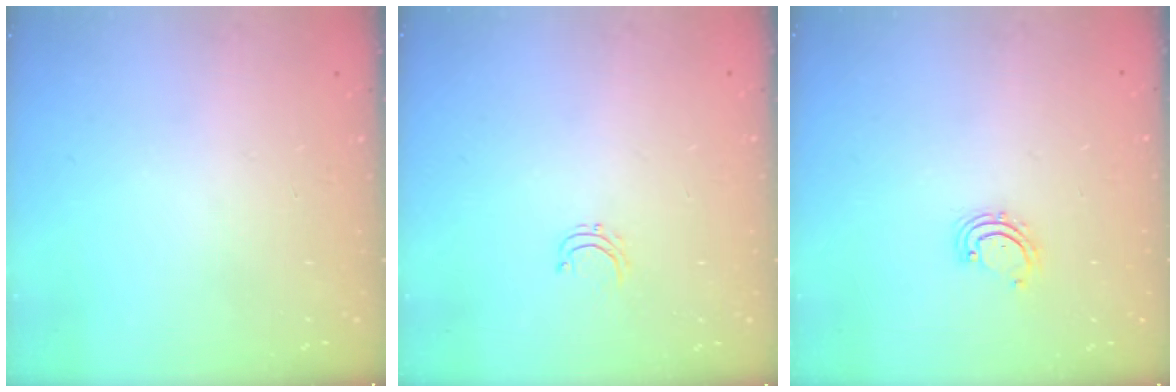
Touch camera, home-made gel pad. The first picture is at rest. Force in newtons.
{"total": 3.1, "press": 3.1, "slide": 0.2}
{"total": 2.9, "press": 2.9, "slide": 0.4}